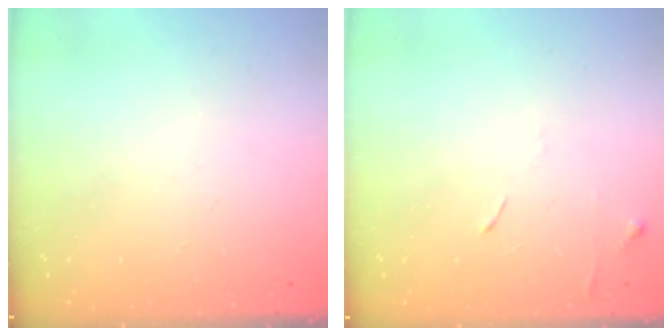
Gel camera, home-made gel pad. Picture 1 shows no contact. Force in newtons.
{"total": 5.4, "press": 5.4, "slide": 0.7}